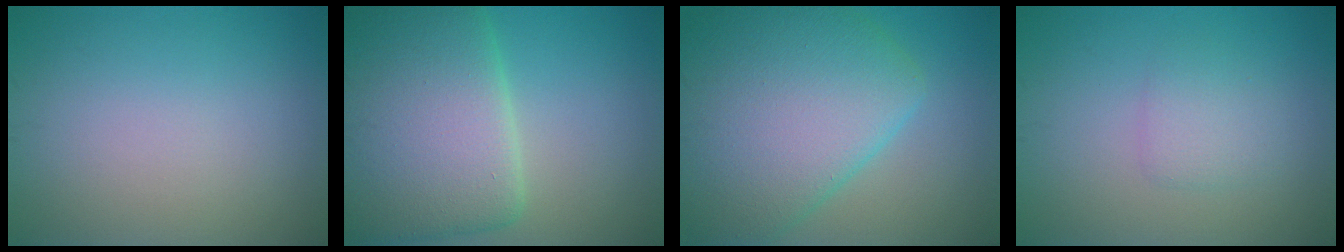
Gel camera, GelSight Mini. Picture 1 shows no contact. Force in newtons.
{"total": 12.4, "press": 12.3, "slide": 0.6}
{"total": 10.9, "press": 10.9, "slide": 0.7}
{"total": 1.9, "press": 1.9, "slide": 0.1}